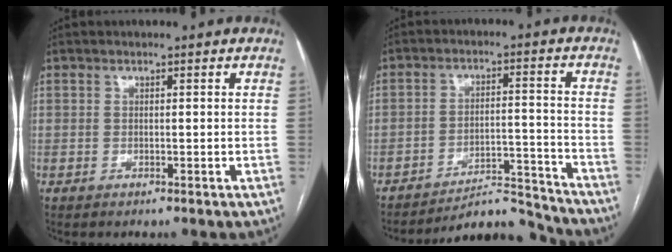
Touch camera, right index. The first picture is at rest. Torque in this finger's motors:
{"motor_torque": [-0.76, -0.19, -0.25, -0.09]}